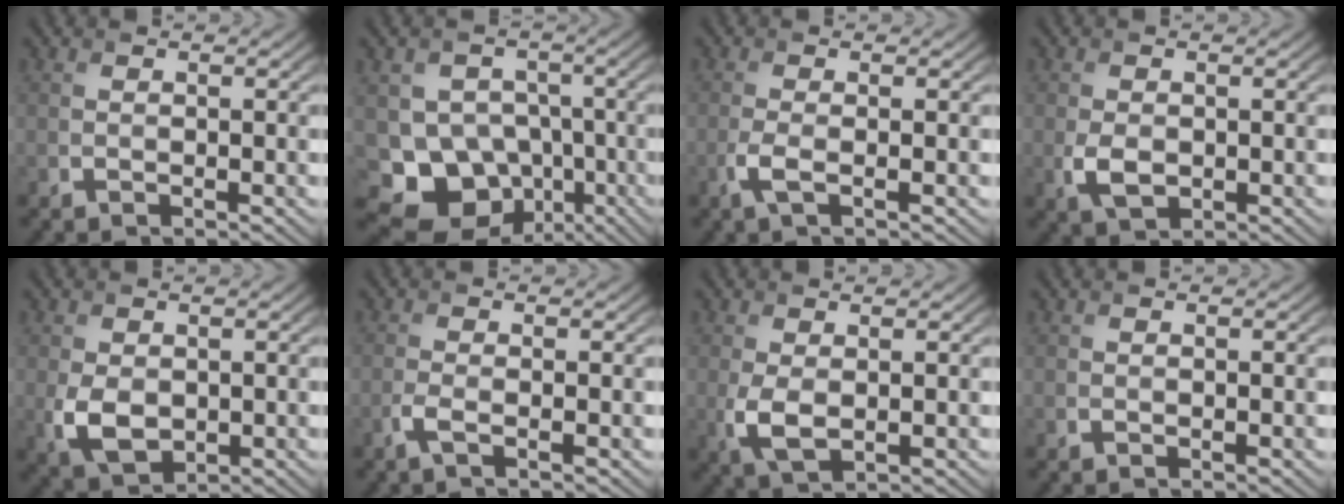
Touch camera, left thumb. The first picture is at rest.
{"total": 10.5, "force": [-3.8, 9.0, 4.0], "torque": [-0.086, -0.022, -0.079]}
{"total": 2.3, "force": [-0.9, 0.6, 2.0], "torque": [-0.052, 0.000, -0.025]}
{"total": 2.9, "force": [-0.5, 2.0, 2.1], "torque": [-0.050, -0.009, -0.003]}
{"total": 4.7, "force": [-0.4, 3.3, 3.3], "torque": [-0.079, -0.013, -0.001]}
{"total": 1.8, "force": [-1.0, 0.2, 1.5], "torque": [-0.037, 0.003, -0.027]}
{"total": 3.4, "force": [-0.2, 1.9, 2.9], "torque": [-0.078, -0.009, 0.000]}
{"total": 0.0}